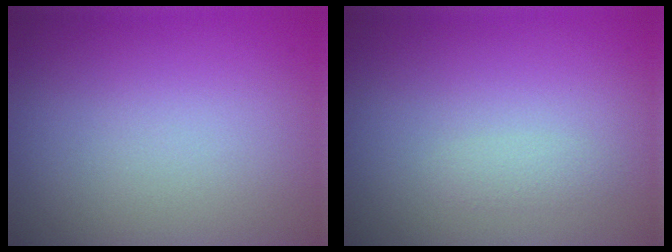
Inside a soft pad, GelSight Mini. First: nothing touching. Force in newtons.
{"total": 0.8, "press": 0.8, "slide": 0.0}